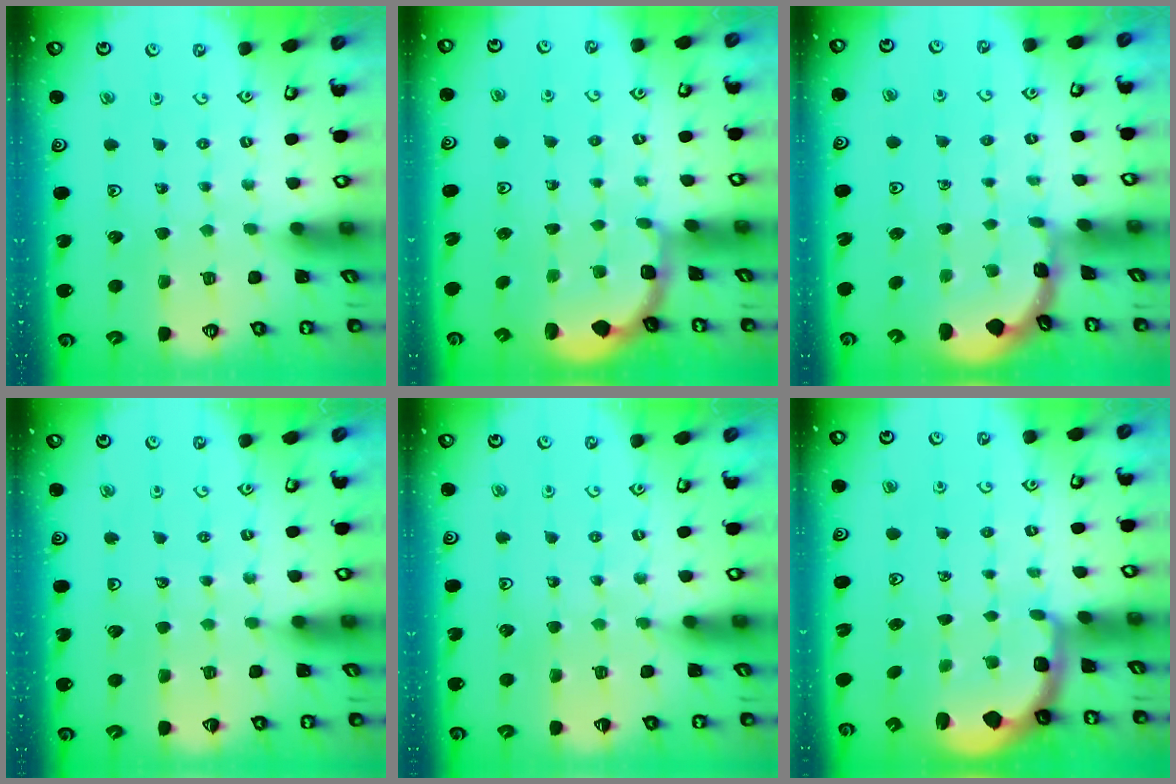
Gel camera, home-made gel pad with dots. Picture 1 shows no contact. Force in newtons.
{"total": 1.8, "press": 1.6, "slide": 0.7}
{"total": 1.1, "press": 1.0, "slide": 0.1}
{"total": 2.4, "press": 2.4, "slide": 0.2}
{"total": 2.8, "press": 2.7, "slide": 0.5}
{"total": 2.3, "press": 1.3, "slide": 1.8}